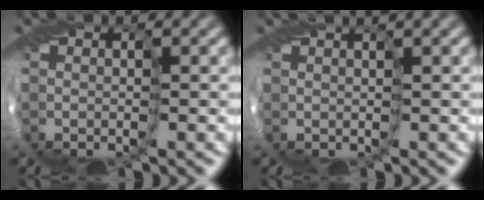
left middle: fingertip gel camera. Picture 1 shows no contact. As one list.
[{"total": 1.6, "force": [1.1, -0.1, 1.2], "torque": [-0.026, 0.001, 0.019]}]